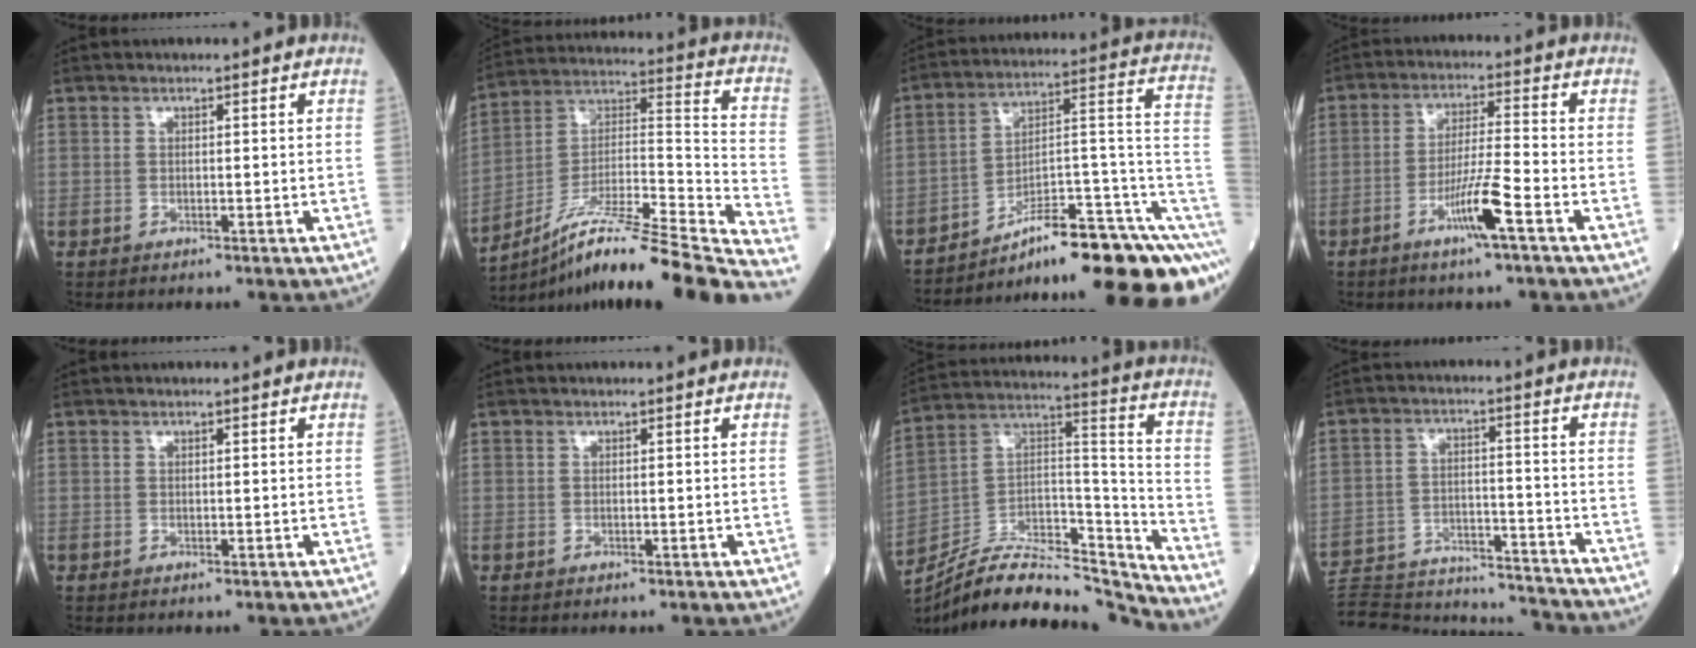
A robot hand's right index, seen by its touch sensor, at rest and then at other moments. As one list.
[{"total": 27.3, "force": [-22.4, -0.3, 15.6], "torque": [-0.195, -0.007, -0.362]}, {"total": 21.7, "force": [-14.6, 2.4, 15.8], "torque": [-0.130, 0.051, -0.213]}, {"total": 7.4, "force": [-3.8, -0.5, 6.3], "torque": [-0.123, -0.007, -0.072]}, {"total": 0.0}, {"total": 0.0}, {"total": 20.7, "force": [-19.7, 2.7, 6.1], "torque": [-0.113, 0.044, -0.330]}, {"total": 22.2, "force": [-21.4, 2.3, 5.3], "torque": [-0.116, -0.009, -0.310]}]